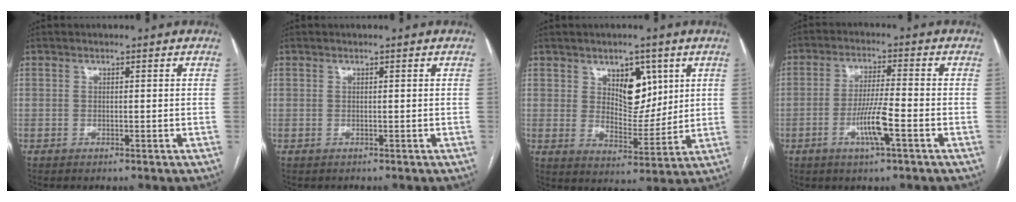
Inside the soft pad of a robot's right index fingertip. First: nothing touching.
{"total": 0.0}
{"total": 8.2, "force": [3.7, 4.6, 5.7], "torque": [-0.085, 0.002, 0.067]}
{"total": 6.8, "force": [-2.6, 0.0, 6.3], "torque": [-0.120, -0.006, -0.049]}